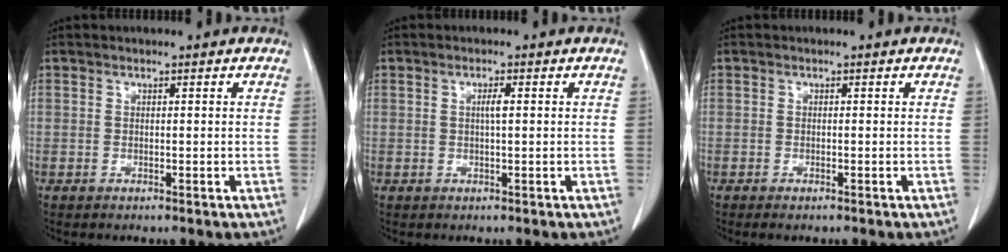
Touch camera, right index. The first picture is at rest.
{"total": 1.6, "force": [0.4, 0.1, 1.5], "torque": [-0.027, 0.003, 0.006]}
{"total": 0.5, "force": [-0.3, 0.1, 0.4], "torque": [-0.006, -0.002, -0.002]}